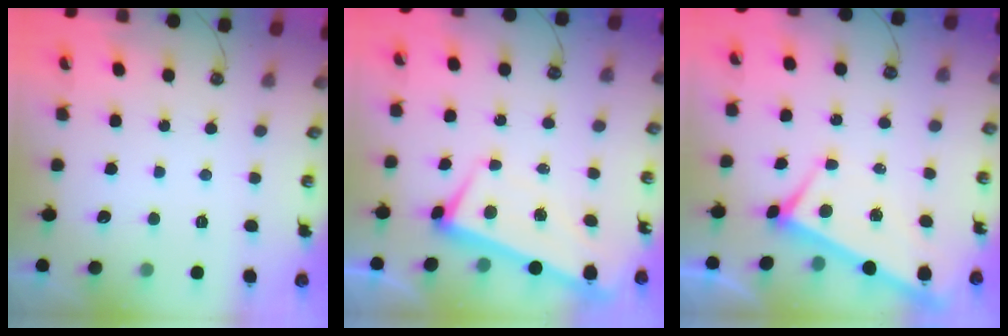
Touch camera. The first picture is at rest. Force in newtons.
{"total": 1.6, "press": 0.6, "slide": 1.4}
{"total": 3.7, "press": 3.7, "slide": 0.4}